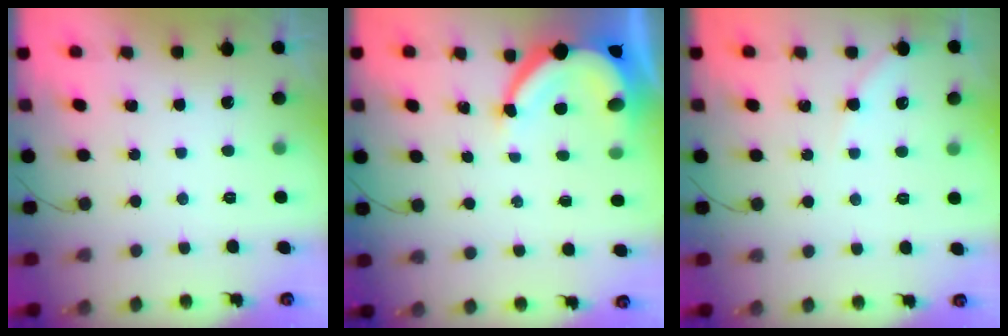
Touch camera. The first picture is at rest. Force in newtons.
{"total": 9.0, "press": 9.0, "slide": 1.2}
{"total": 4.1, "press": 4.1, "slide": 0.5}